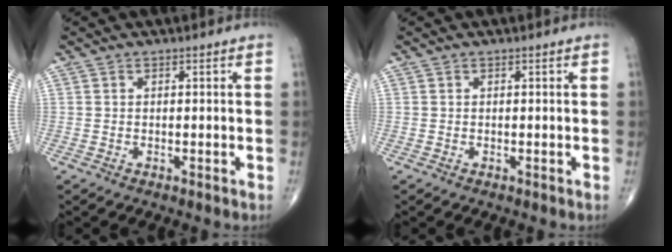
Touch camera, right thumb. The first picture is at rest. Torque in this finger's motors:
{"motor_torque": [-0.15, 0.28, 0.09, 0.09, 0.00]}